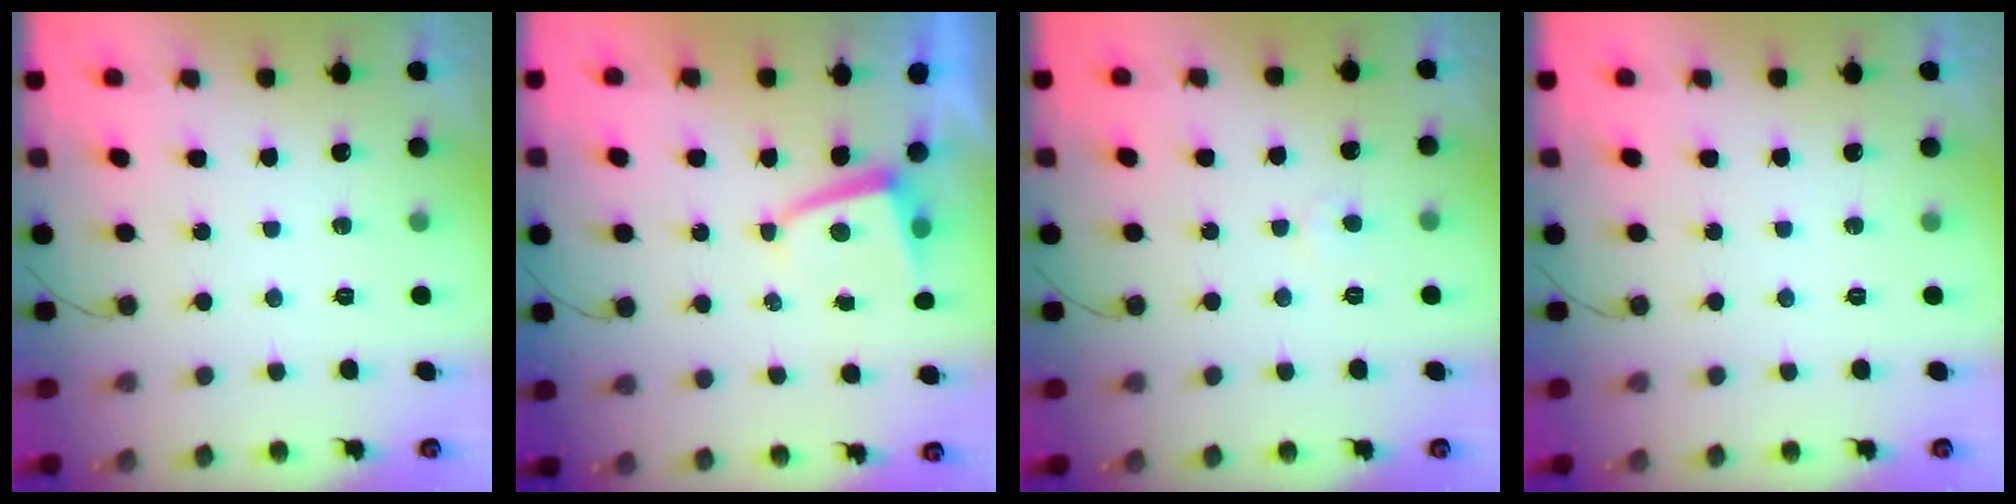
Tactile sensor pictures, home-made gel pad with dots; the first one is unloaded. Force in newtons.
{"total": 2.0, "press": 1.9, "slide": 0.3}
{"total": 2.3, "press": 2.3, "slide": 0.1}
{"total": 0.0}